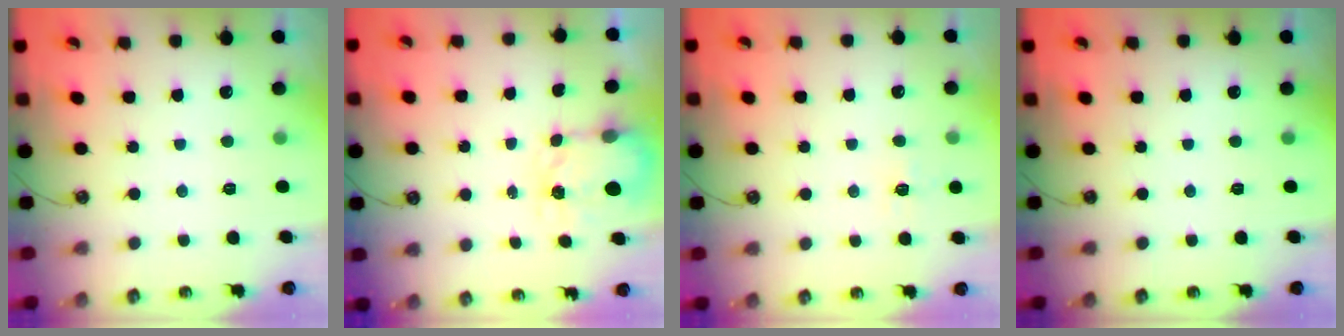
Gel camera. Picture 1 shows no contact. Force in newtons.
{"total": 3.7, "press": 3.7, "slide": 0.5}
{"total": 6.3, "press": 6.3, "slide": 0.6}
{"total": 0.0}